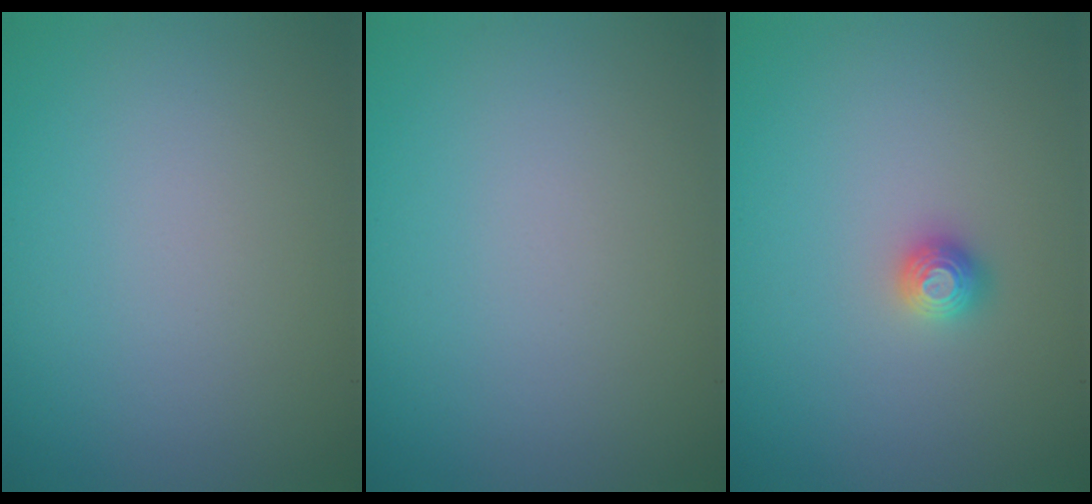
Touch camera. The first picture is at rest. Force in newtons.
{"total": 0.0}
{"total": 1.2, "press": 1.1, "slide": 0.3}